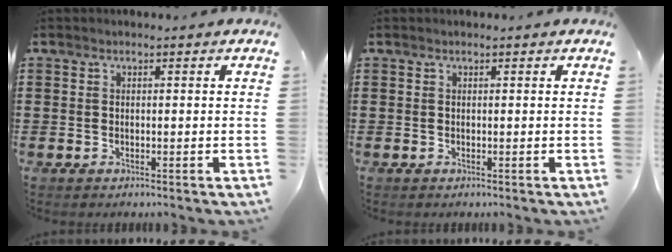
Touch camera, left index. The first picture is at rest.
{"total": 0.0}